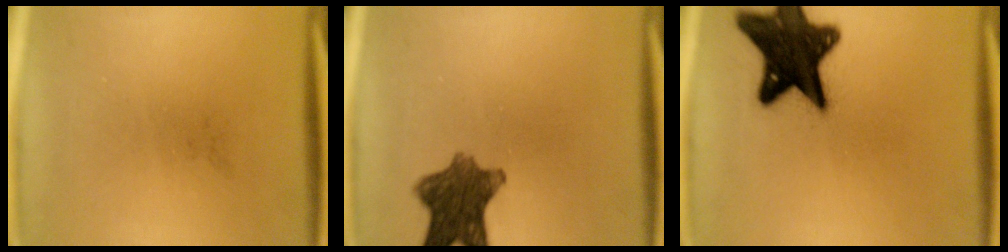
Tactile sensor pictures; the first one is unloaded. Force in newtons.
{"total": 9.0}
{"total": 19.0}